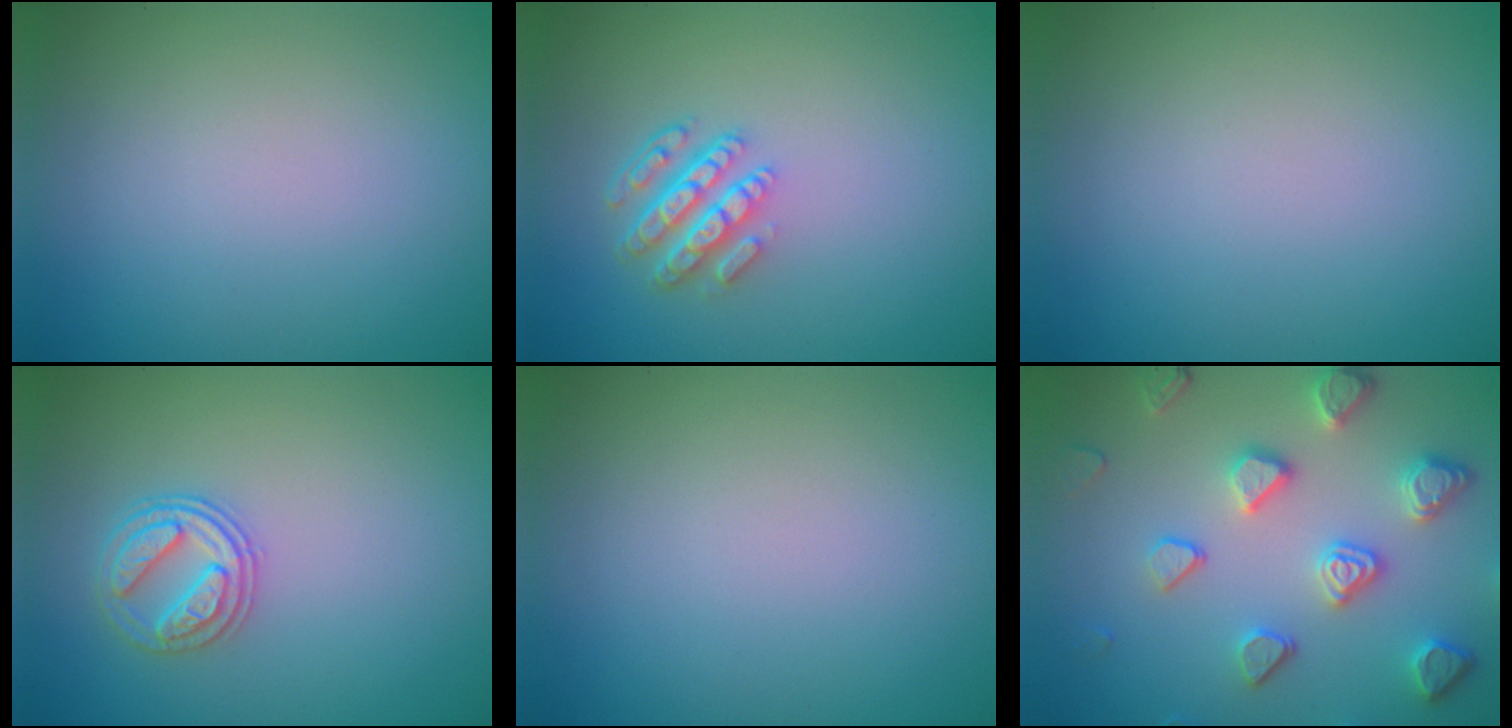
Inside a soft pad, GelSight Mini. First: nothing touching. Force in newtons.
{"total": 4.4, "press": 3.2, "slide": 3.0}
{"total": 0.0}
{"total": 2.7, "press": 2.6, "slide": 0.3}
{"total": 0.0}
{"total": 4.9, "press": 4.4, "slide": 2.3}